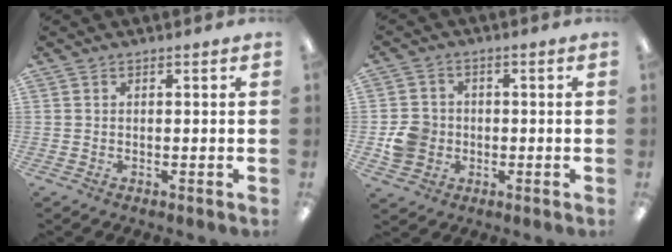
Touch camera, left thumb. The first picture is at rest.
{"total": 6.6, "force": [-1.0, 6.1, 2.4], "torque": [-0.037, 0.014, -0.015]}